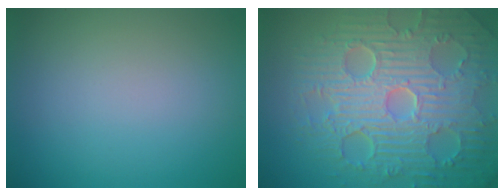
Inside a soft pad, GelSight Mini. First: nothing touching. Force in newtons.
{"total": 11.0, "press": 7.2, "slide": 8.3}